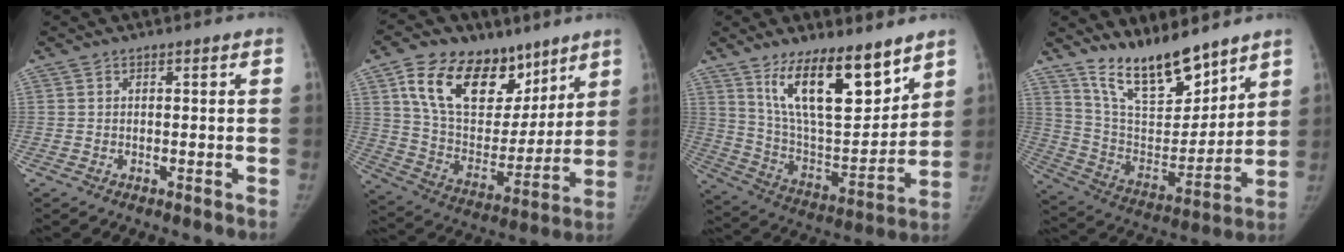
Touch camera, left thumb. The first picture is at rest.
{"total": 22.9, "force": [12.4, 14.3, 12.8], "torque": [-0.174, -0.039, 0.219]}
{"total": 19.1, "force": [12.3, 6.9, 12.9], "torque": [-0.174, -0.080, 0.227]}
{"total": 16.9, "force": [13.2, 5.8, 8.7], "torque": [-0.104, -0.088, 0.246]}